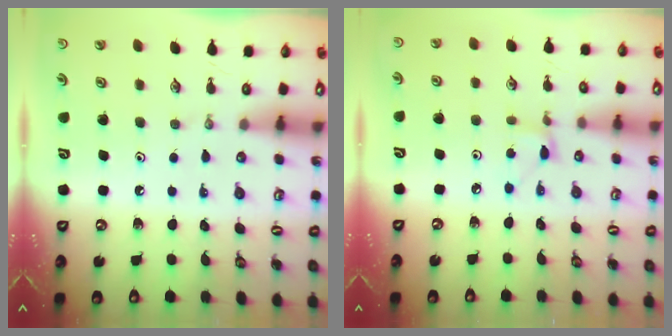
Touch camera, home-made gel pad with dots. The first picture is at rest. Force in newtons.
{"total": 2.7, "press": 2.7, "slide": 0.3}